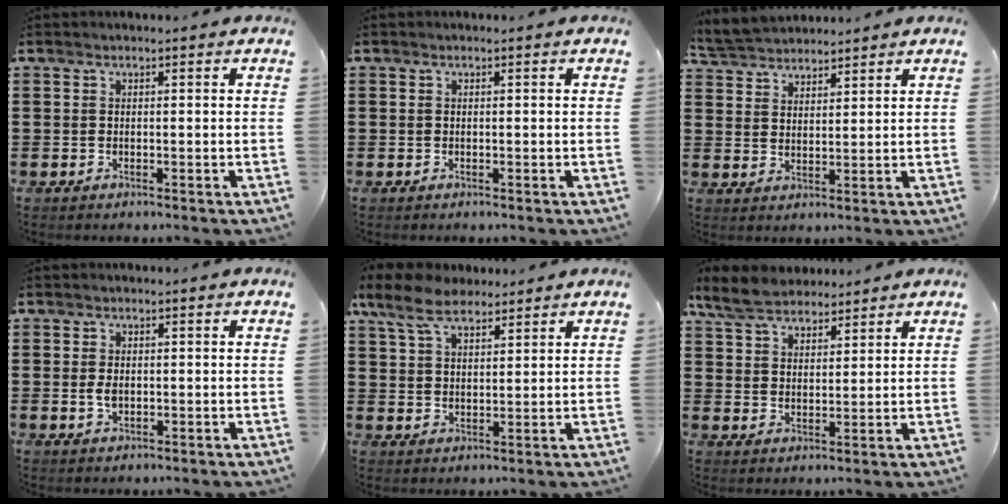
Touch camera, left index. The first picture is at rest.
{"total": 0.0}
{"total": 4.7, "force": [4.6, 1.1, 0.3], "torque": [-0.025, -0.011, 0.086]}
{"total": 2.1, "force": [0.1, 1.1, 1.8], "torque": [-0.044, 0.000, -0.001]}
{"total": 8.2, "force": [6.3, 3.2, 4.2], "torque": [-0.101, -0.004, 0.119]}
{"total": 6.8, "force": [5.8, 2.6, 2.4], "torque": [-0.069, -0.004, 0.110]}